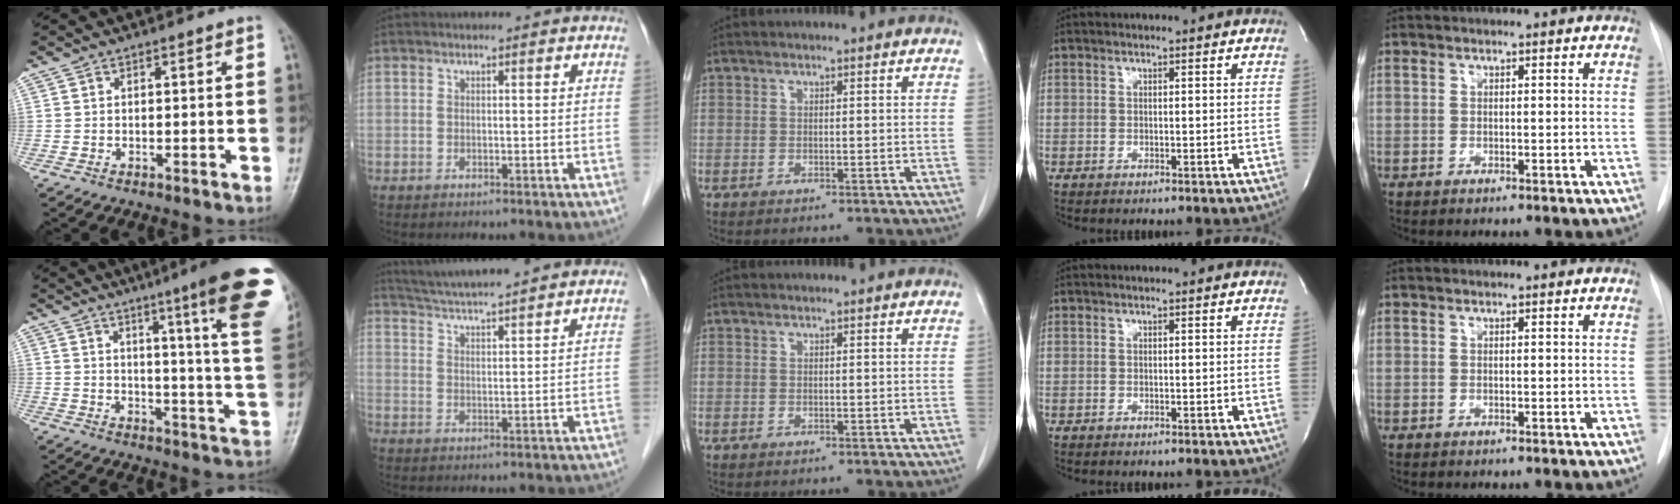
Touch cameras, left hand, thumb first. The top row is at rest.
{"thumb": {"total": 21.0, "force": [11.8, 1.0, 17.4], "torque": [-0.207, -0.061, 0.139]}, "index": {"total": 16.1, "force": [14.5, 0.7, 7.0], "torque": [-0.122, 0.027, 0.206]}}